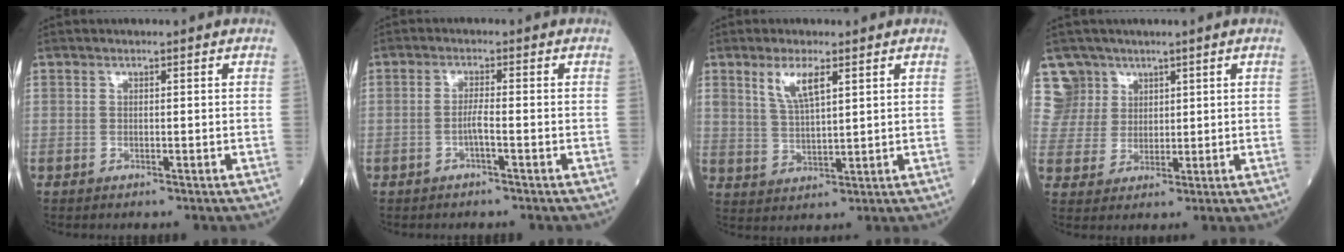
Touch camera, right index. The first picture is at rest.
{"total": 2.0, "force": [-0.8, -0.1, 1.9], "torque": [-0.034, 0.001, -0.018]}
{"total": 5.6, "force": [3.0, 1.4, 4.6], "torque": [-0.095, -0.002, 0.062]}
{"total": 6.6, "force": [4.1, 5.0, -1.2], "torque": [0.034, 0.007, 0.082]}